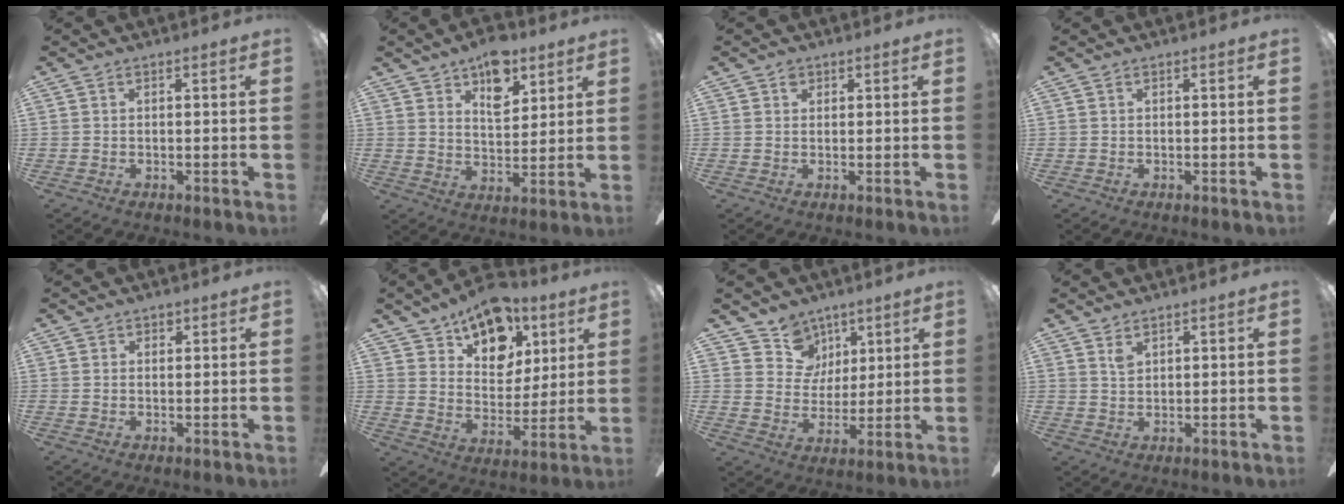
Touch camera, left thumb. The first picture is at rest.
{"total": 10.9, "force": [7.1, 6.0, 5.7], "torque": [-0.074, -0.025, 0.124]}
{"total": 1.7, "force": [1.0, 1.3, 0.6], "torque": [-0.006, -0.001, 0.017]}
{"total": 0.0}
{"total": 1.5, "force": [1.0, 1.1, 0.1], "torque": [0.007, 0.000, 0.016]}
{"total": 15.9, "force": [10.8, 9.6, 6.7], "torque": [-0.101, -0.063, 0.197]}
{"total": 9.8, "force": [6.3, 7.5, 0.8], "torque": [-0.024, -0.043, 0.122]}
{"total": 2.4, "force": [1.8, 1.3, 1.0], "torque": [-0.014, -0.004, 0.033]}